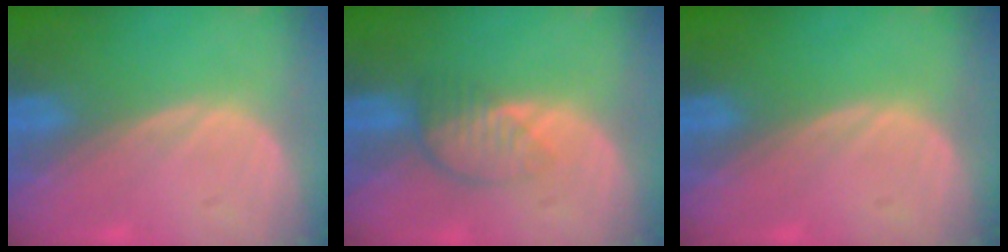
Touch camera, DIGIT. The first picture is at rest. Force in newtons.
{"total": 4.0, "press": 3.6, "slide": 1.9}
{"total": 0.0}